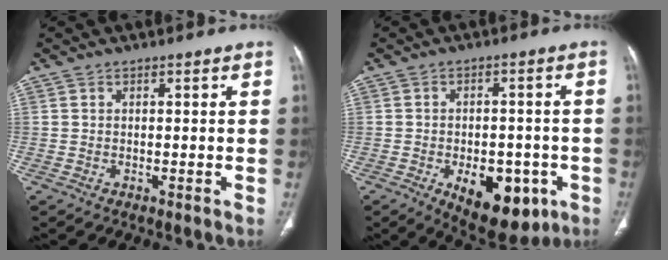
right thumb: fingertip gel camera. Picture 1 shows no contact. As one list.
[{"total": 13.5, "force": [-5.4, 7.5, 9.8], "torque": [-0.107, 0.013, -0.061]}]